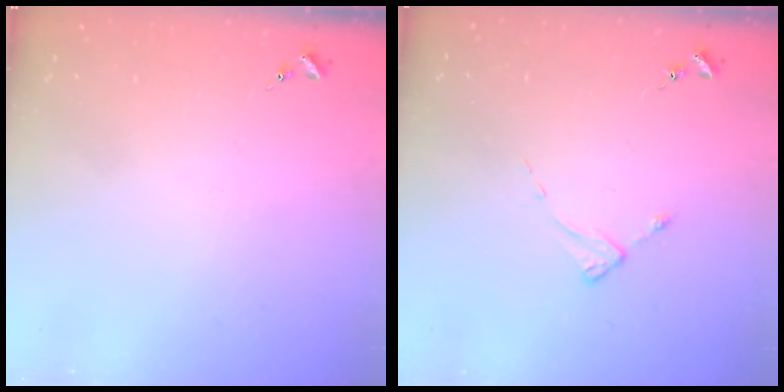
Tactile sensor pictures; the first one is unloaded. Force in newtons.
{"total": 2.3, "press": 2.3, "slide": 0.3}